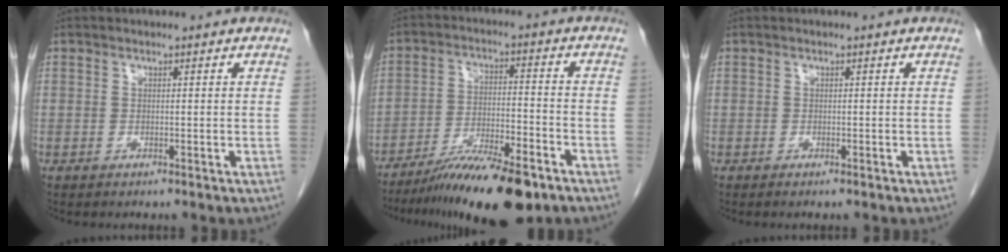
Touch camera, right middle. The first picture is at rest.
{"total": 14.3, "force": [-10.4, 2.2, 9.5], "torque": [-0.152, -0.022, -0.175]}
{"total": 0.5, "force": [-0.4, 0.0, 0.4], "torque": [-0.009, -0.002, -0.005]}